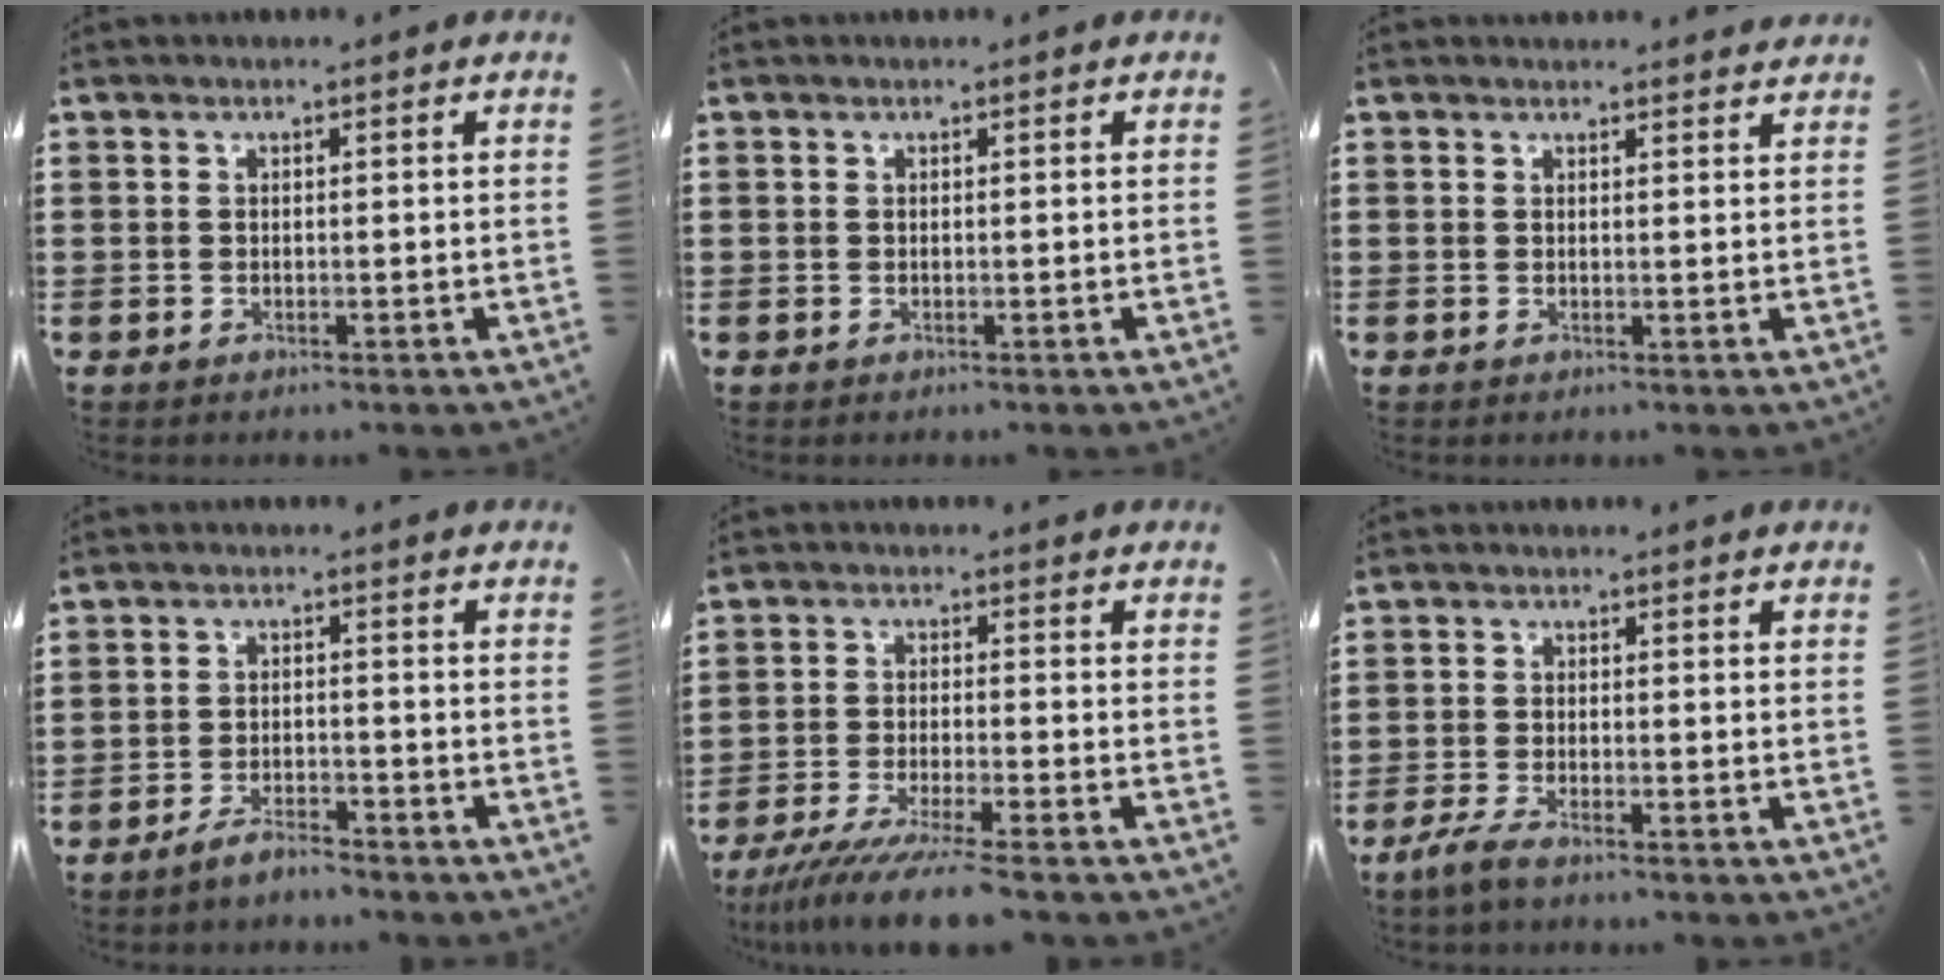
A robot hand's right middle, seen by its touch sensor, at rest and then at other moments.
{"total": 0.0}
{"total": 1.3, "force": [1.3, 0.2, -0.2], "torque": [0.007, -0.004, 0.024]}
{"total": 3.3, "force": [-3.0, 0.4, 1.2], "torque": [-0.027, 0.005, -0.061]}
{"total": 6.3, "force": [-5.6, -0.6, 2.9], "torque": [-0.064, -0.022, -0.110]}
{"total": 2.8, "force": [-2.2, 0.2, 1.7], "torque": [-0.042, -0.004, -0.046]}